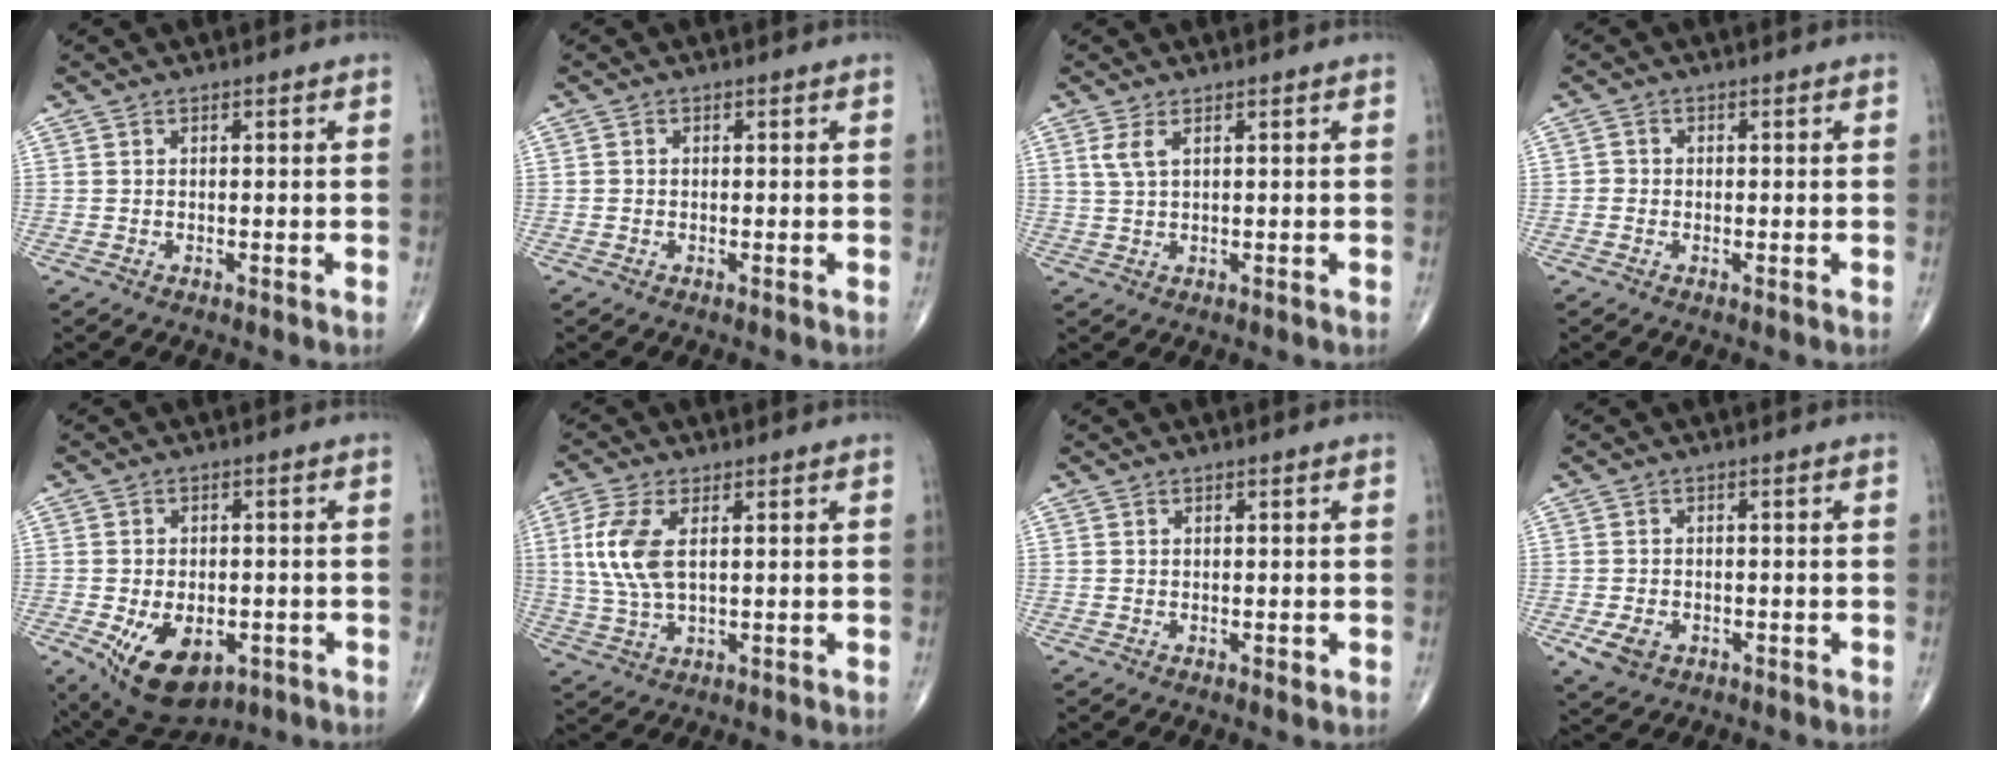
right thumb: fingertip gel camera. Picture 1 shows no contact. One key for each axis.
{"total": 0.7, "fx": -0.2, "fy": 0.6, "fz": 0.2, "tx": -0.001, "ty": 0.002, "tz": -0.006}
{"total": 2.8, "fx": 1.2, "fy": 1.0, "fz": 2.3, "tx": -0.058, "ty": 0.006, "tz": 0.034}
{"total": 1.5, "fx": -0.5, "fy": 1.4, "fz": 0.4, "tx": 0.002, "ty": 0.006, "tz": -0.013}
{"total": 12.6, "fx": -4.8, "fy": 7.5, "fz": 9.0, "tx": -0.133, "ty": 0.003, "tz": -0.060}
{"total": 9.3, "fx": 1.8, "fy": 4.5, "fz": 7.9, "tx": -0.187, "ty": -0.001, "tz": 0.038}
{"total": 0.8, "fx": -0.3, "fy": 0.5, "fz": 0.6, "tx": -0.007, "ty": -0.002, "tz": -0.005}
{"total": 4.5, "fx": -1.9, "fy": 3.2, "fz": 2.6, "tx": -0.048, "ty": 0.001, "tz": -0.028}